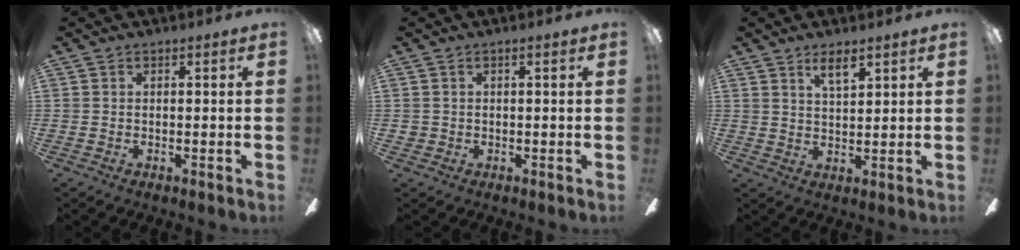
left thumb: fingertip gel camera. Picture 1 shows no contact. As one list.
[{"total": 1.2, "force": [0.0, 1.0, 0.6], "torque": [-0.010, 0.005, -0.001]}, {"total": 5.2, "force": [3.8, 1.7, 3.1], "torque": [-0.053, -0.015, 0.065]}]